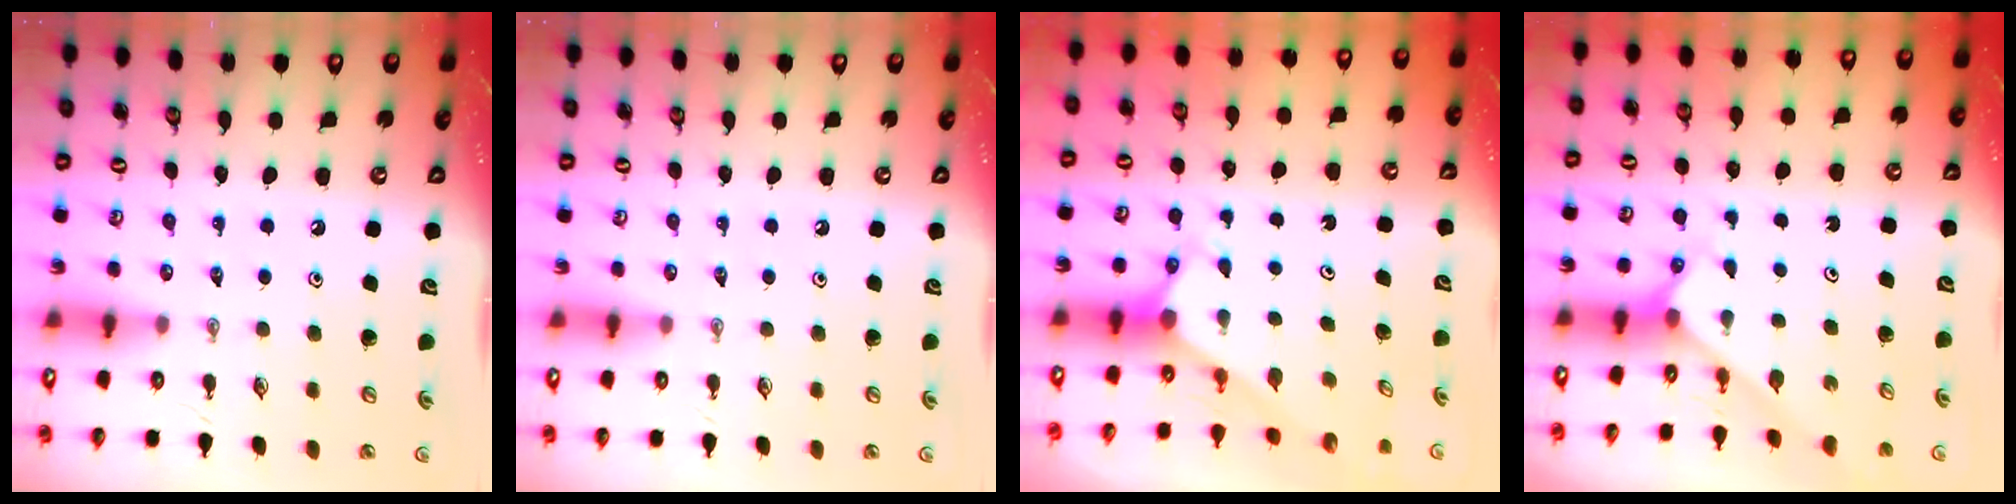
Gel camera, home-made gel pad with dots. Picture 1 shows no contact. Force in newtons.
{"total": 0.0}
{"total": 2.7, "press": 2.7, "slide": 0.0}
{"total": 2.1, "press": 2.1, "slide": 0.2}